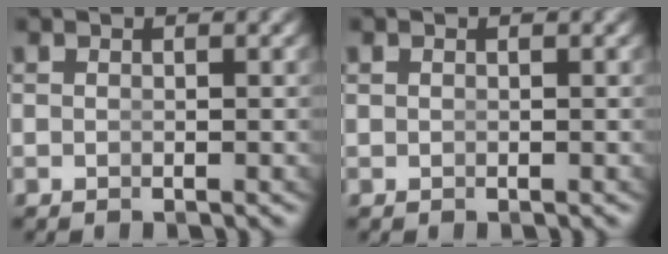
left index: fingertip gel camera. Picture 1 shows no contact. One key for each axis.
{"total": 0.0}